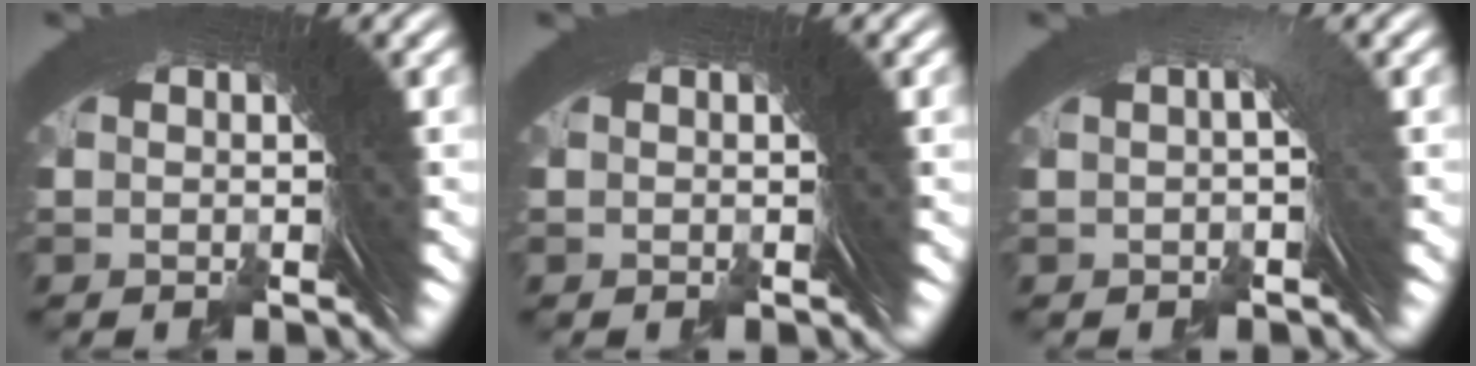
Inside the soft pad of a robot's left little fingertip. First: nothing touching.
{"total": 0.0}
{"total": 1.1, "force": [-0.1, -0.8, 0.8], "torque": [-0.015, 0.009, -0.001]}